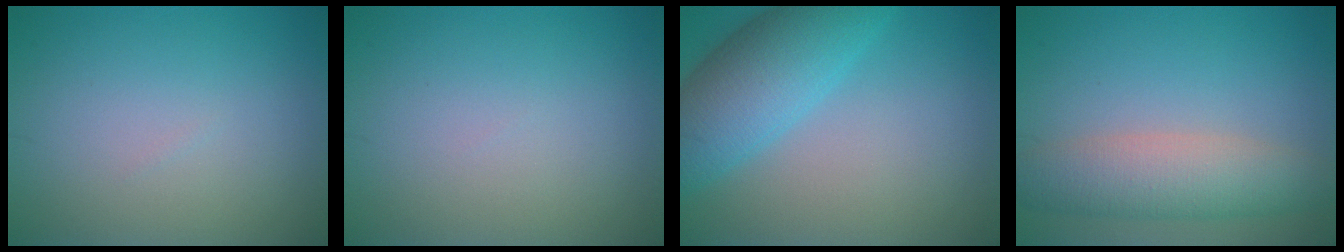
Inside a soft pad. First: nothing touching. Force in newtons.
{"total": 0.0}
{"total": 7.3, "press": 7.3, "slide": 0.2}
{"total": 5.3, "press": 5.3, "slide": 0.3}